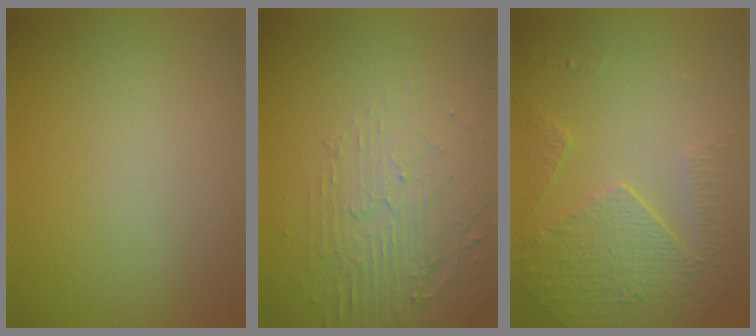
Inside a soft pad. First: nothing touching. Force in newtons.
{"total": 5.0, "press": 3.3, "slide": 3.7}
{"total": 5.0, "press": 3.5, "slide": 3.6}